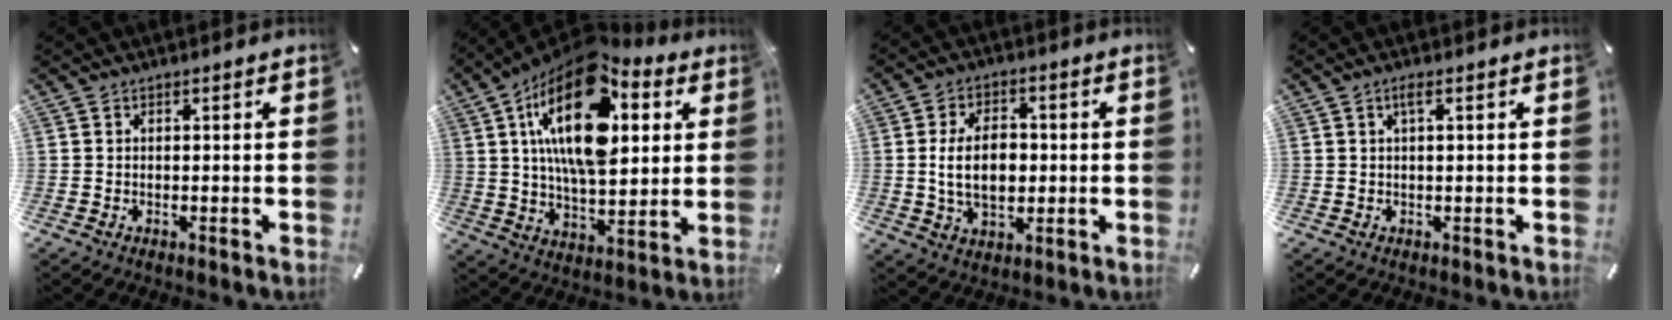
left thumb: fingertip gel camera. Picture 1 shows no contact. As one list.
[{"total": 23.6, "force": [8.7, 12.4, 18.1], "torque": [-0.322, -0.028, 0.140]}, {"total": 10.8, "force": [0.1, 7.1, 8.1], "torque": [-0.159, 0.005, -0.001]}, {"total": 2.2, "force": [0.7, 0.4, 2.1], "torque": [-0.044, 0.003, 0.011]}]